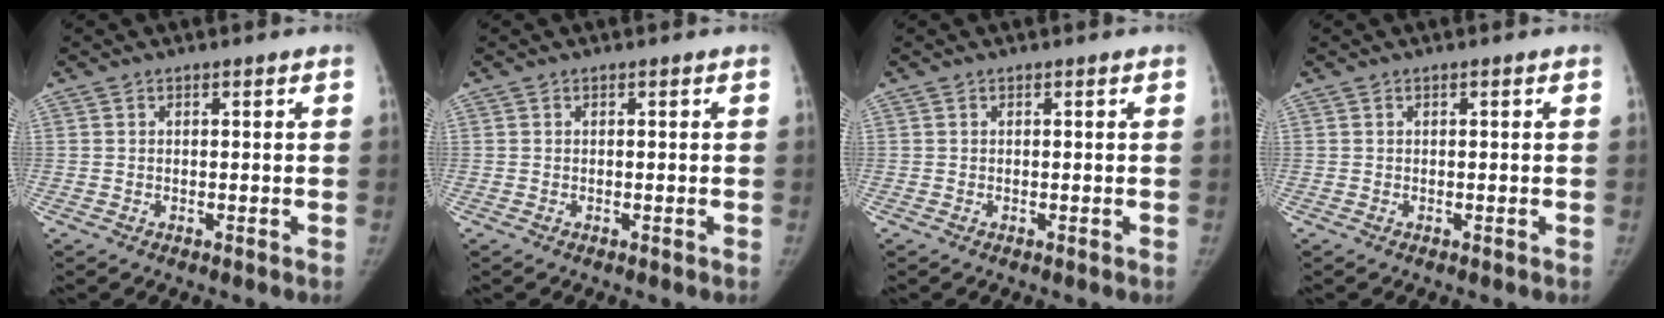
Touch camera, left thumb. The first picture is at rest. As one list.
[{"total": 0.0}, {"total": 0.0}, {"total": 0.0}]